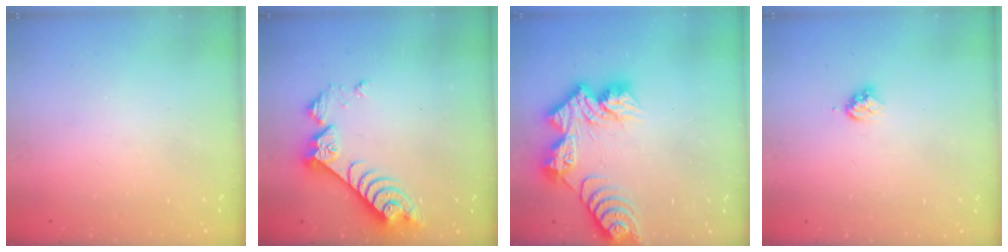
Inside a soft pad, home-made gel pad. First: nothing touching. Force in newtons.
{"total": 9.0, "press": 9.0, "slide": 0.8}
{"total": 13.5, "press": 13.5, "slide": 1.1}
{"total": 3.7, "press": 3.7, "slide": 0.4}